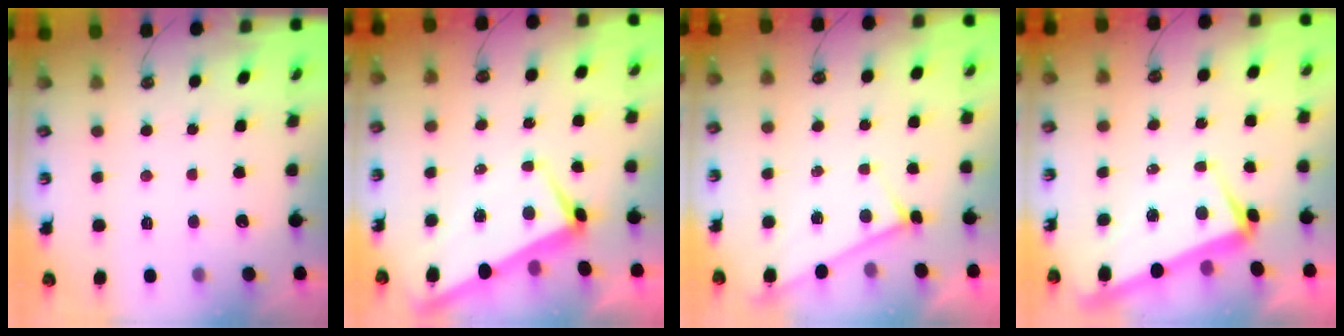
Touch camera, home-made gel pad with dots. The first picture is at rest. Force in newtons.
{"total": 1.6, "press": 1.4, "slide": 0.8}
{"total": 5.8, "press": 5.8, "slide": 0.2}
{"total": 3.0, "press": 2.8, "slide": 0.9}